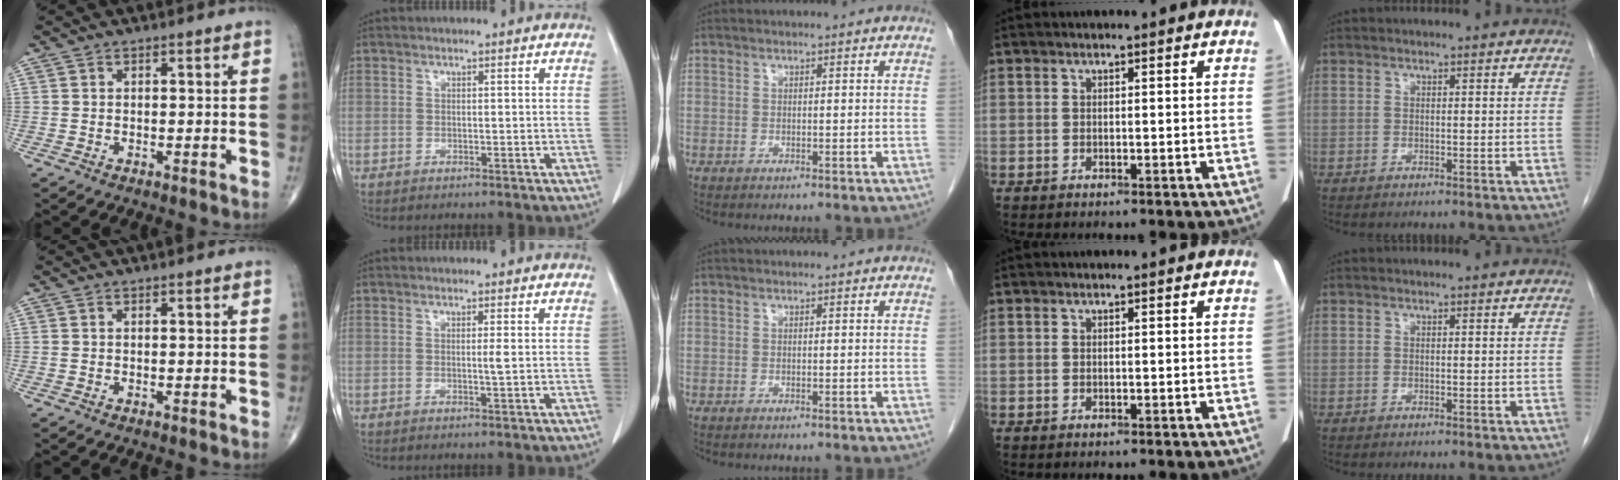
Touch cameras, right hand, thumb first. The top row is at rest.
{"index": {"total": 1.1, "force": [0.1, -0.3, 1.1], "torque": [-0.020, -0.002, -0.001]}}